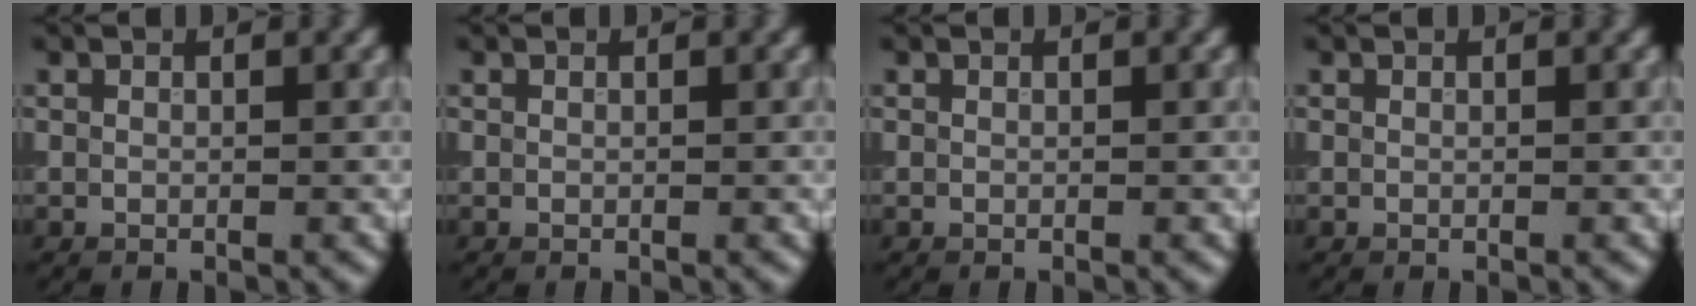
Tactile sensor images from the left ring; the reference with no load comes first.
{"total": 0.0}
{"total": 0.0}
{"total": 0.0}